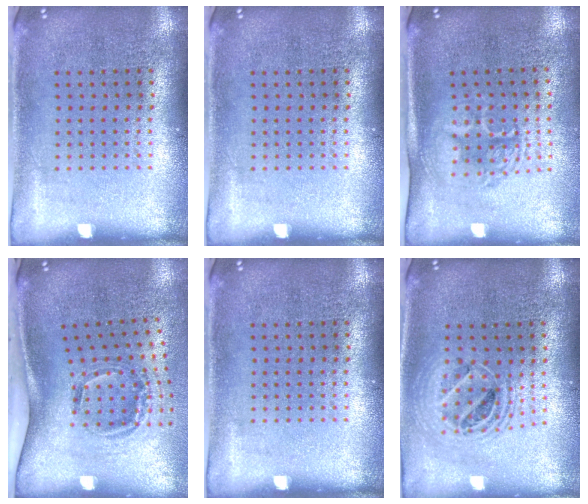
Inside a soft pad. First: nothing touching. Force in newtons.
{"total": 0.0}
{"total": 1.7, "press": 1.4, "slide": 1.0}
{"total": 2.0, "press": 1.2, "slide": 1.7}
{"total": 0.0}
{"total": 1.8, "press": 1.5, "slide": 1.0}